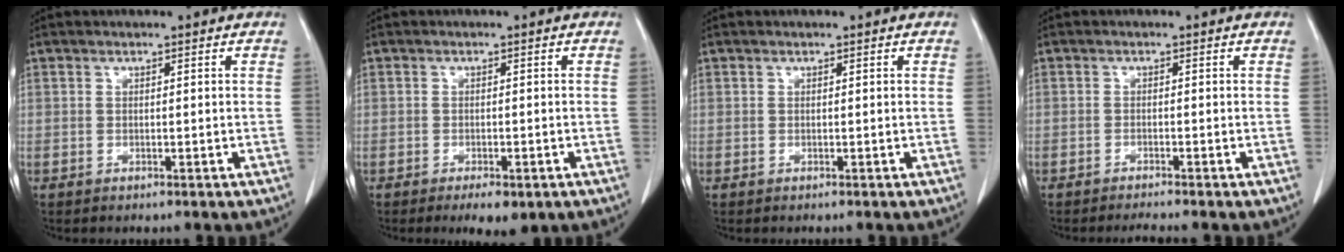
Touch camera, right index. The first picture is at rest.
{"total": 3.8, "force": [-2.2, 1.7, 2.5], "torque": [-0.032, -0.004, -0.024]}
{"total": 0.0}
{"total": 1.8, "force": [-1.7, -0.5, 0.4], "torque": [-0.007, -0.005, -0.029]}